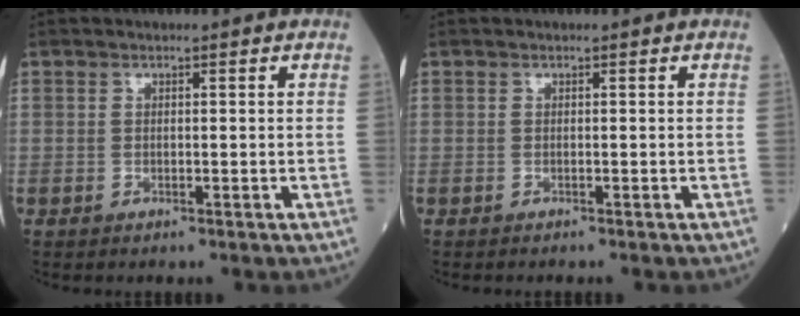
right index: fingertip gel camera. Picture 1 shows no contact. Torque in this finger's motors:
{"motor_torque": [-0.10, -0.05, 0.11, 0.02]}